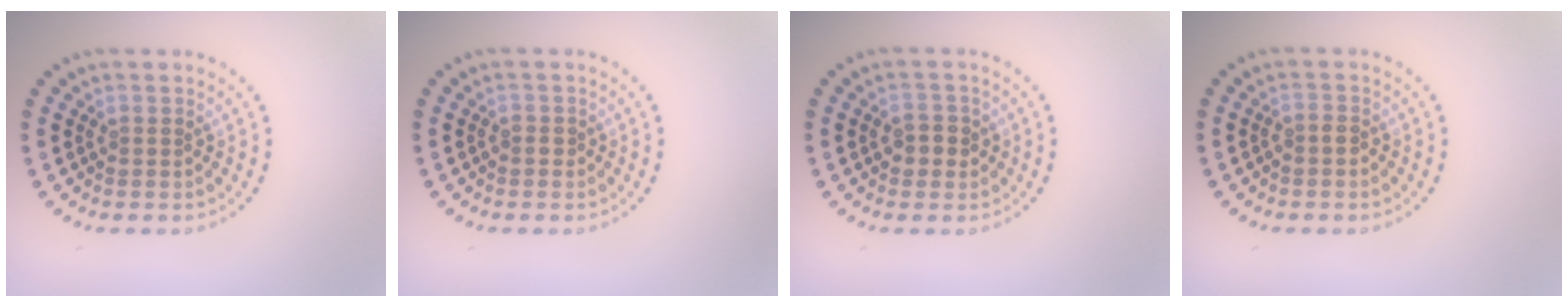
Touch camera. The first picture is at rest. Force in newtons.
{"total": 0.5, "press": 0.3, "slide": 0.4}
{"total": 1.9, "press": 1.8, "slide": 0.4}
{"total": 0.7, "press": 0.5, "slide": 0.5}